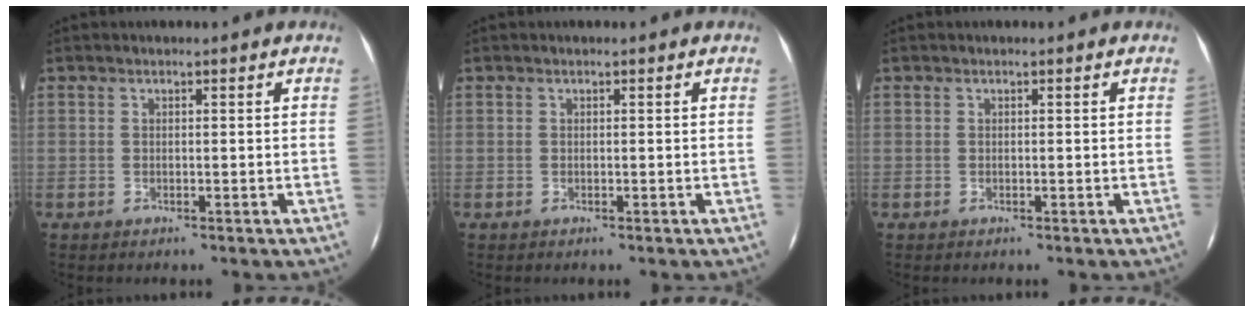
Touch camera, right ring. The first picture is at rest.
{"total": 0.0}
{"total": 0.0}